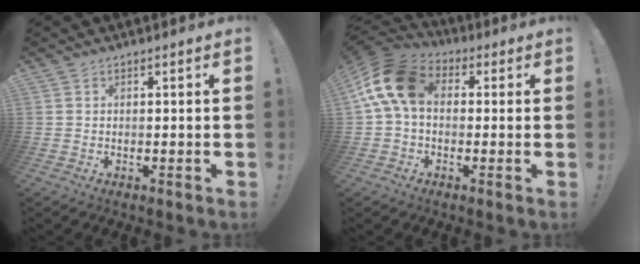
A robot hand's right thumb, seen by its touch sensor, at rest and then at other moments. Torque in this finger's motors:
{"motor_torque": [2.18, 2.12, 1.48, -0.38, 0.55]}